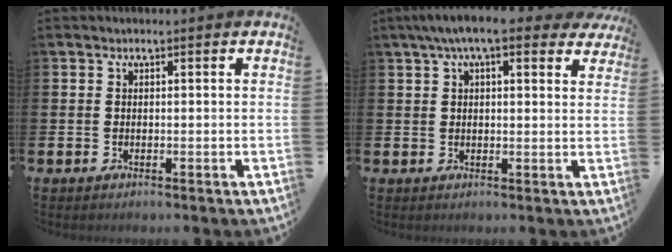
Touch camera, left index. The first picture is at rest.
{"total": 6.3, "force": [4.8, 1.6, 3.8], "torque": [-0.071, -0.008, 0.083]}